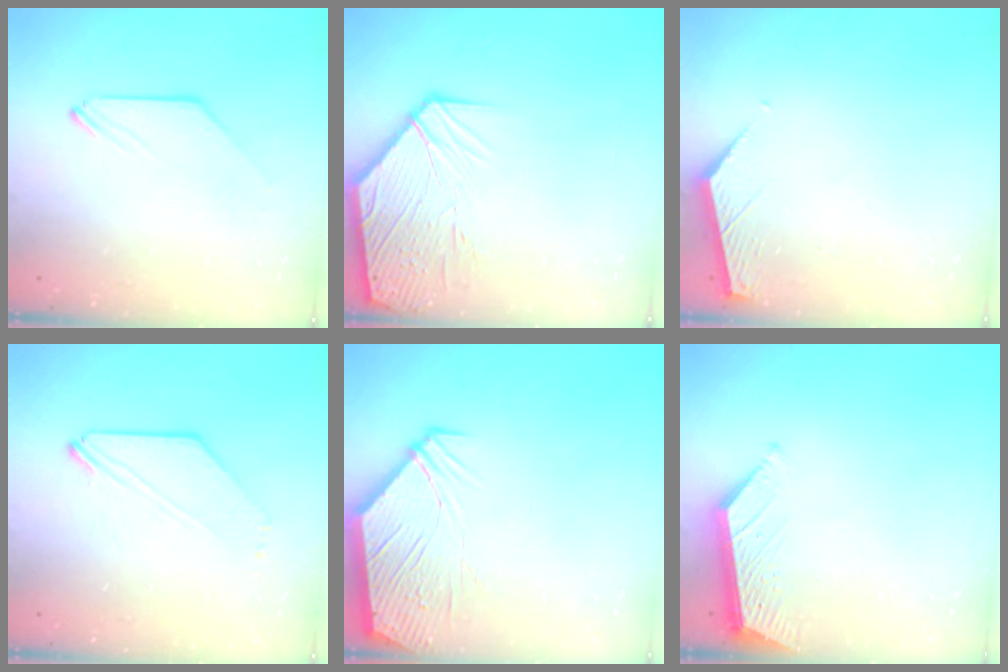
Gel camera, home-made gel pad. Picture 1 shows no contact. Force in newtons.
{"total": 11.1, "press": 10.9, "slide": 1.8}
{"total": 2.8, "press": 2.8, "slide": 0.3}
{"total": 4.2, "press": 4.1, "slide": 0.8}
{"total": 11.3, "press": 11.2, "slide": 1.6}
{"total": 5.9, "press": 5.8, "slide": 0.4}